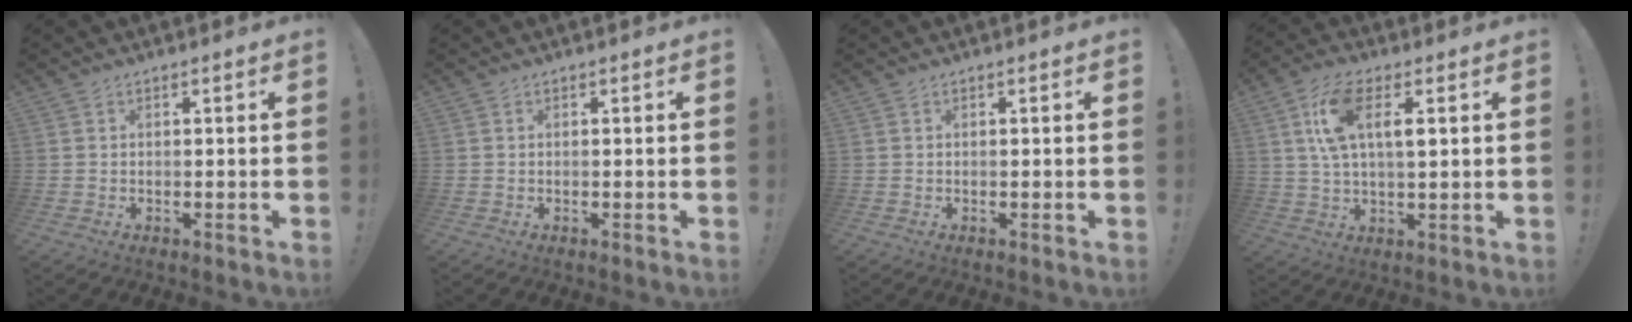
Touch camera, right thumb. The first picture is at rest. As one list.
[{"total": 0.0}, {"total": 0.0}, {"total": 10.7, "force": [3.3, 4.6, 9.1], "torque": [-0.165, 0.001, 0.061]}]